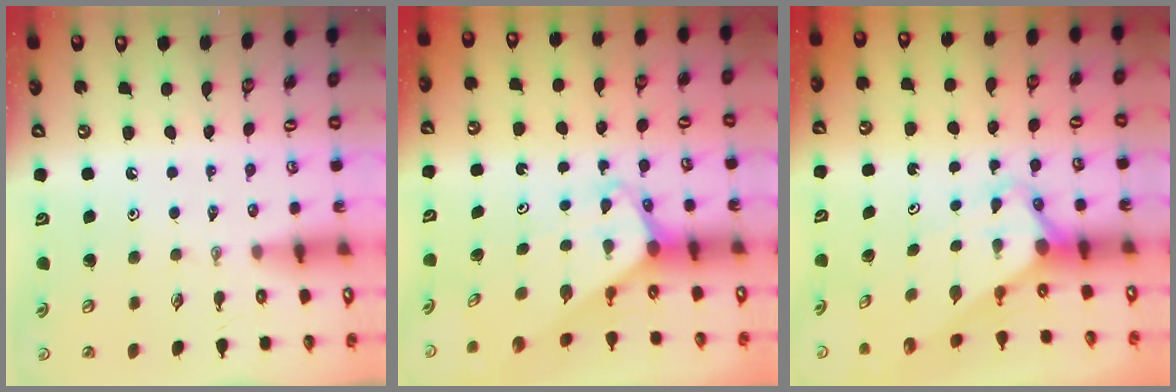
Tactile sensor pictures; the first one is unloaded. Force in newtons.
{"total": 2.5, "press": 2.5, "slide": 0.2}
{"total": 3.1, "press": 3.1, "slide": 0.2}